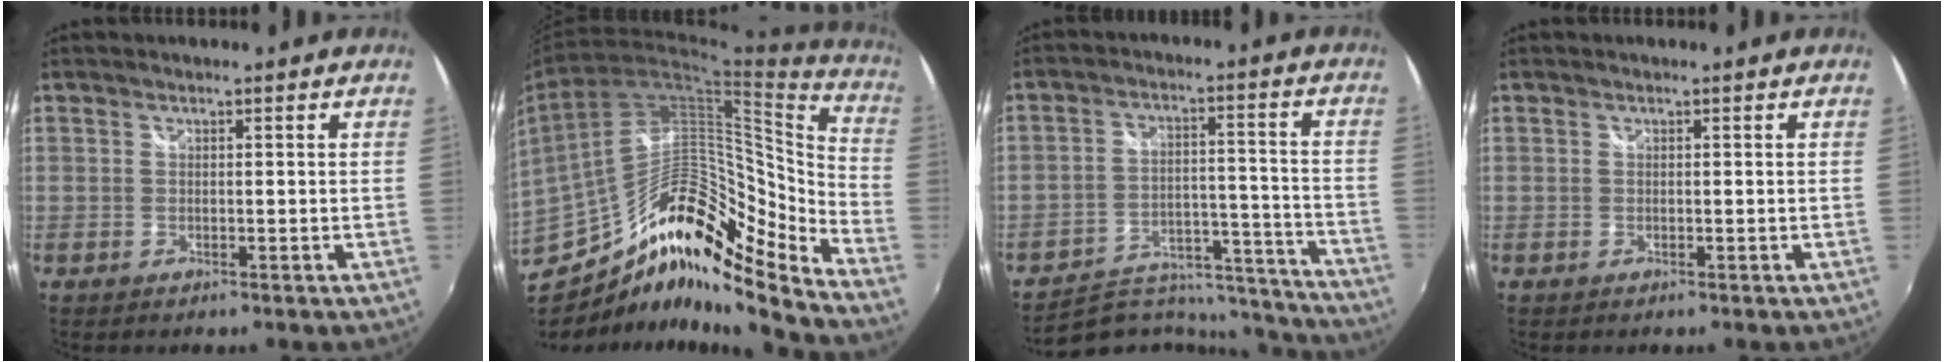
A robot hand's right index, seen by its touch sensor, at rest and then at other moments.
{"total": 17.1, "force": [-11.1, 6.3, 11.4], "torque": [-0.211, 0.021, -0.215]}
{"total": 17.5, "force": [-16.3, 5.4, 3.4], "torque": [-0.048, 0.045, -0.218]}
{"total": 0.0}